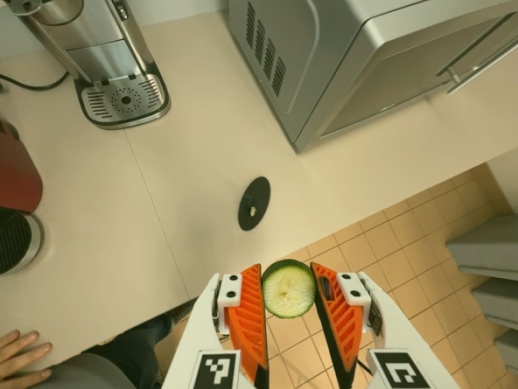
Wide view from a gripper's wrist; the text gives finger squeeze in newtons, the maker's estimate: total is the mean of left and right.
{"total": 8.1, "left": 7.9, "right": 8.3}